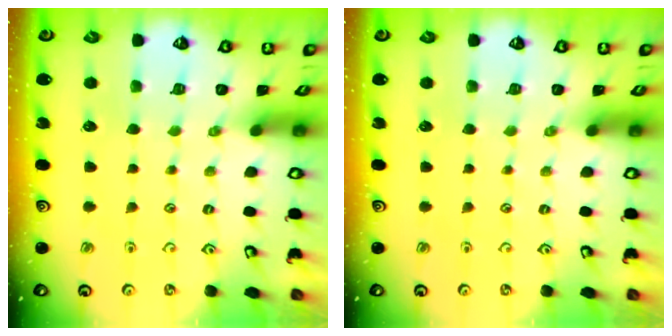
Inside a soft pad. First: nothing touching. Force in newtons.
{"total": 0.0}